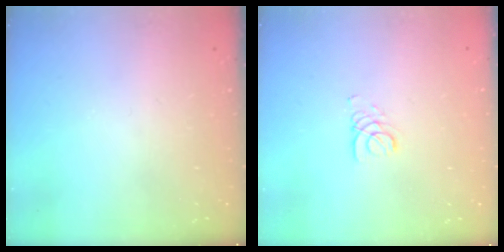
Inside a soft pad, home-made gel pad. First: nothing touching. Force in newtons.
{"total": 2.1, "press": 2.1, "slide": 0.2}